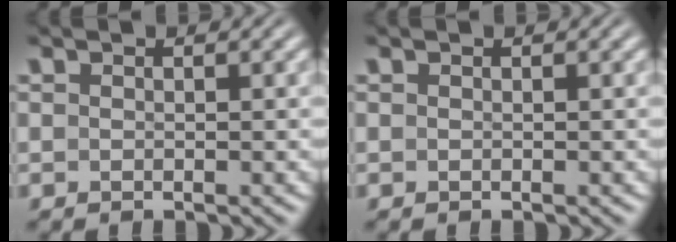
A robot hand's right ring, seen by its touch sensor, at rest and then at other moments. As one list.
[{"total": 0.0}]